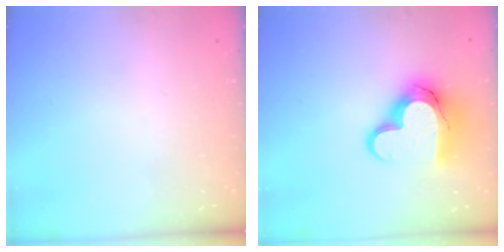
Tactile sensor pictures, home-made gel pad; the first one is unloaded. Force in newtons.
{"total": 16.9, "press": 16.9, "slide": 1.3}